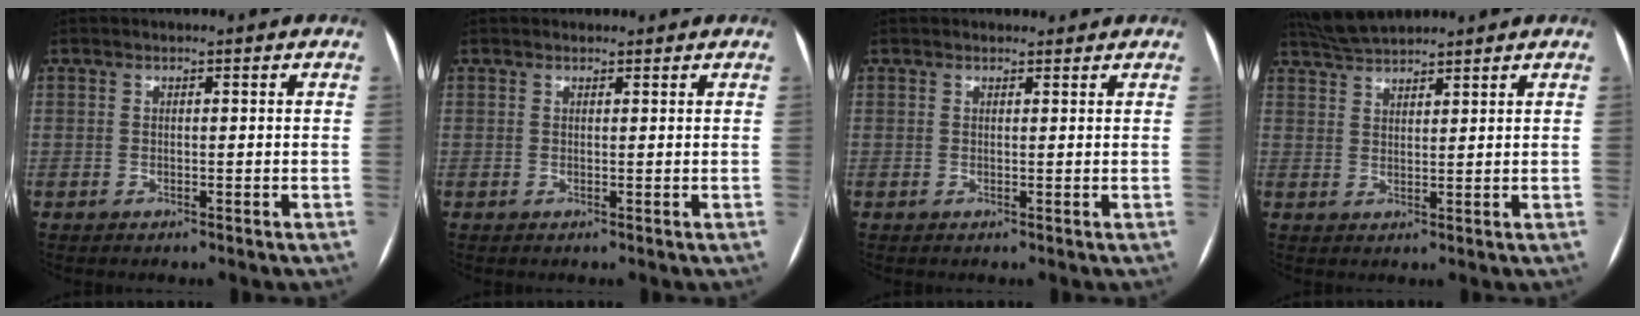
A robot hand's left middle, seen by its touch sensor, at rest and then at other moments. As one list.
[{"total": 0.9, "force": [0.8, 0.5, 0.0], "torque": [-0.002, 0.008, 0.011]}, {"total": 1.6, "force": [1.4, 0.6, 0.0], "torque": [-0.002, 0.010, 0.018]}, {"total": 5.7, "force": [5.4, 0.5, 1.8], "torque": [-0.040, 0.027, 0.104]}]